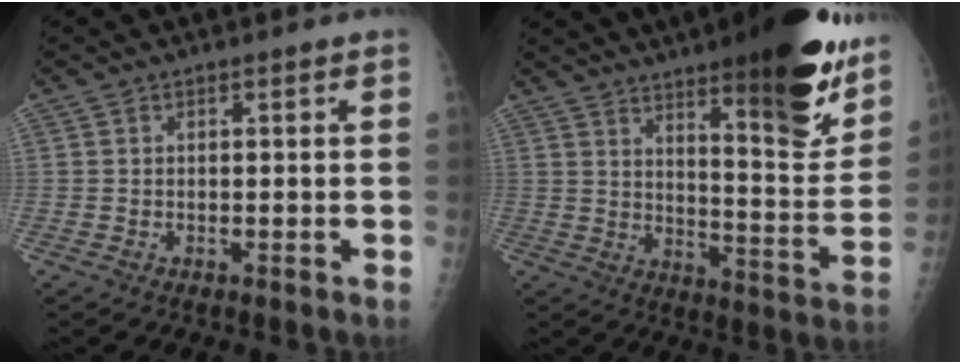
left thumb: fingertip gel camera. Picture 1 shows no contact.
{"total": 23.1, "force": [14.8, 4.8, 17.1], "torque": [-0.215, -0.078, 0.219]}